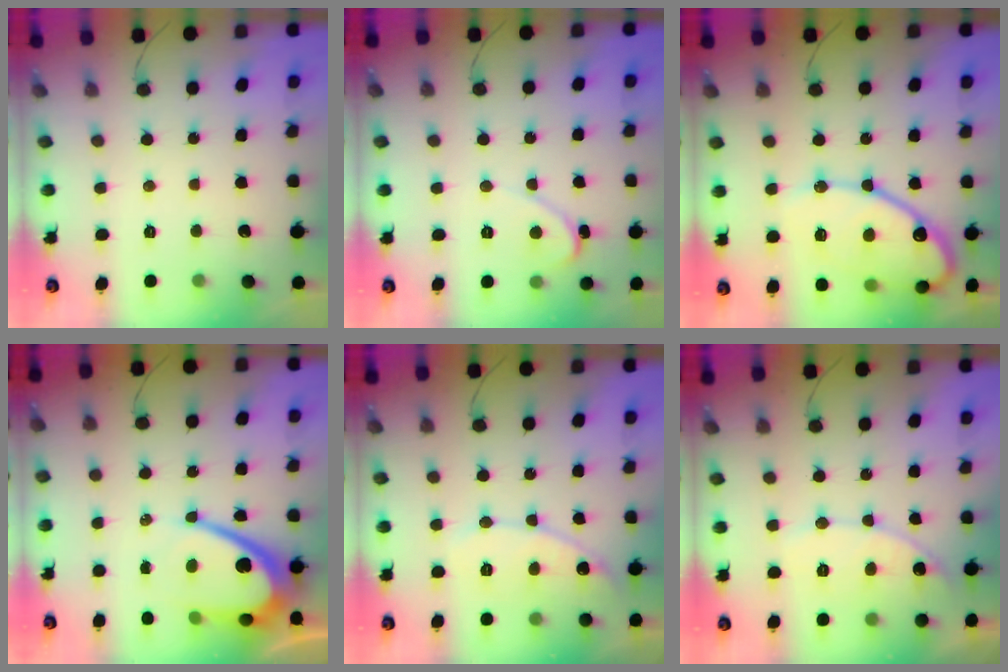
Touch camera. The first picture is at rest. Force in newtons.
{"total": 2.4, "press": 2.4, "slide": 0.2}
{"total": 15.9, "press": 15.9, "slide": 1.3}
{"total": 13.2, "press": 13.2, "slide": 1.0}
{"total": 9.2, "press": 9.2, "slide": 0.9}
{"total": 9.4, "press": 9.4, "slide": 0.6}